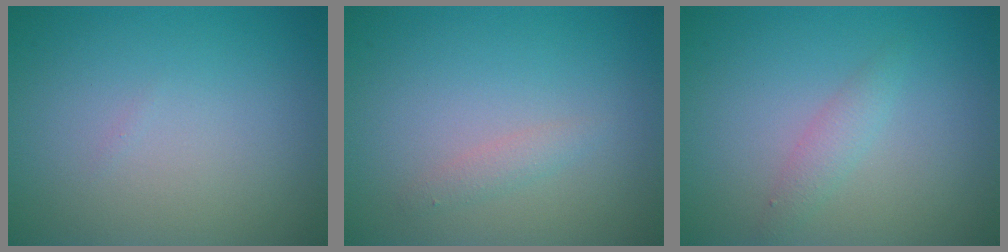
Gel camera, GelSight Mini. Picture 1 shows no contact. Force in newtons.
{"total": 1.1, "press": 1.1, "slide": 0.0}
{"total": 1.5, "press": 1.5, "slide": 0.0}